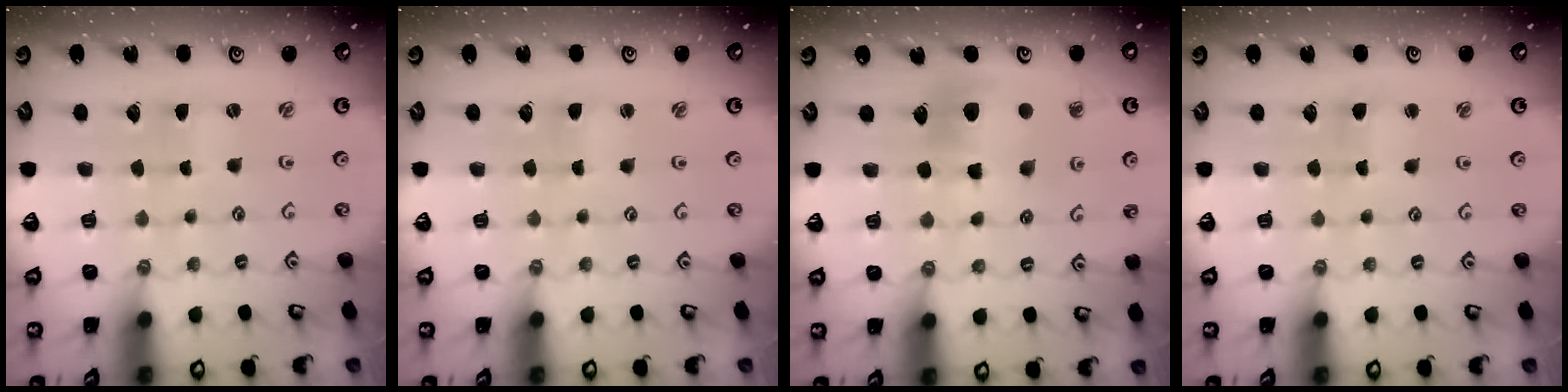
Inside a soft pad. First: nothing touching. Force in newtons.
{"total": 1.1, "press": 1.1, "slide": 0.1}
{"total": 9.2, "press": 9.2, "slide": 1.1}
{"total": 3.1, "press": 3.1, "slide": 0.3}